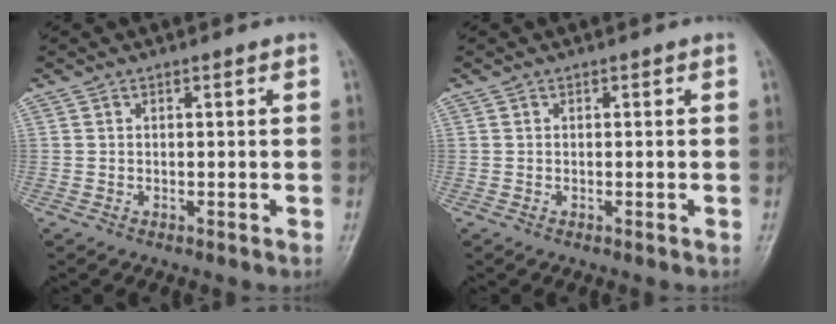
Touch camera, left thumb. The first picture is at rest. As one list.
[{"total": 0.0}]